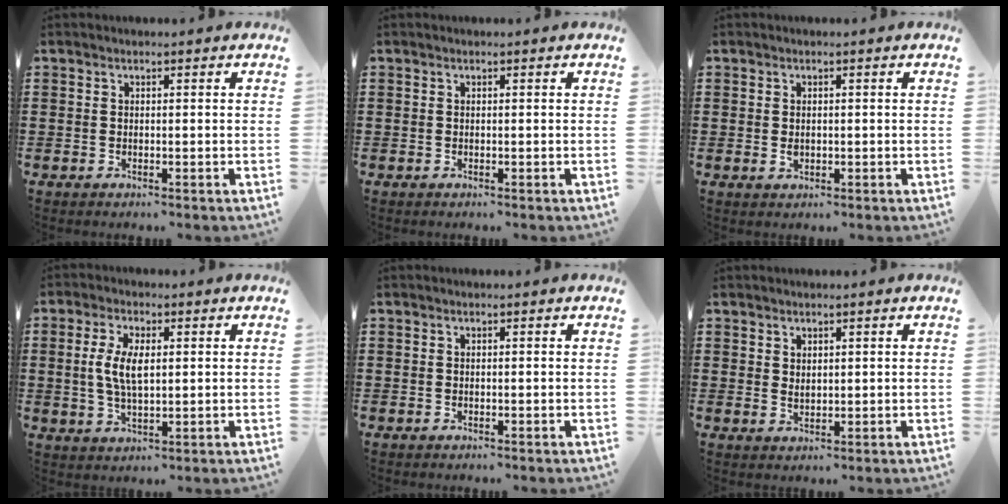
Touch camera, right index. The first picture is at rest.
{"total": 0.0}
{"total": 1.1, "force": [0.0, 0.7, 0.8], "torque": [-0.016, 0.005, 0.000]}
{"total": 6.0, "force": [0.6, 2.6, 5.4], "torque": [-0.121, 0.005, 0.004]}
{"total": 0.0}
{"total": 1.6, "force": [1.3, 0.8, 0.4], "torque": [-0.009, 0.003, 0.026]}